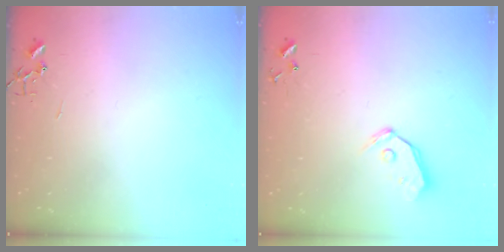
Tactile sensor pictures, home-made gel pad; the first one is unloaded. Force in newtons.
{"total": 6.9, "press": 6.9, "slide": 0.7}